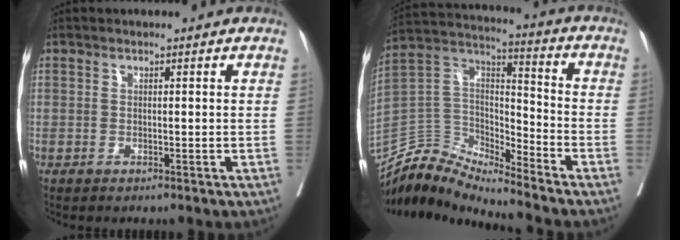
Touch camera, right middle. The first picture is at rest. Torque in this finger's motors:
{"motor_torque": [-0.14, -0.02, -0.04, -0.01]}